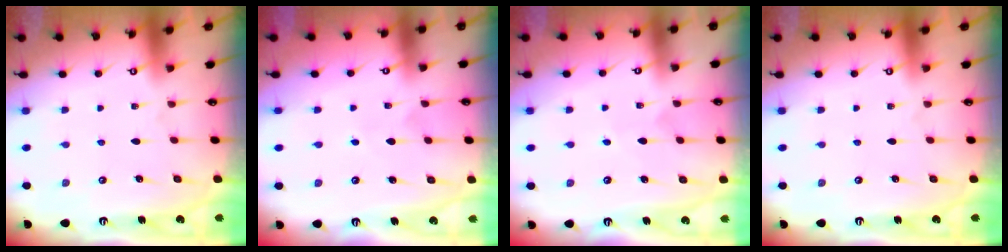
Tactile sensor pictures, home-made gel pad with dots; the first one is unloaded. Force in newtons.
{"total": 3.6, "press": 3.6, "slide": 0.3}
{"total": 3.0, "press": 3.0, "slide": 0.4}
{"total": 0.0}